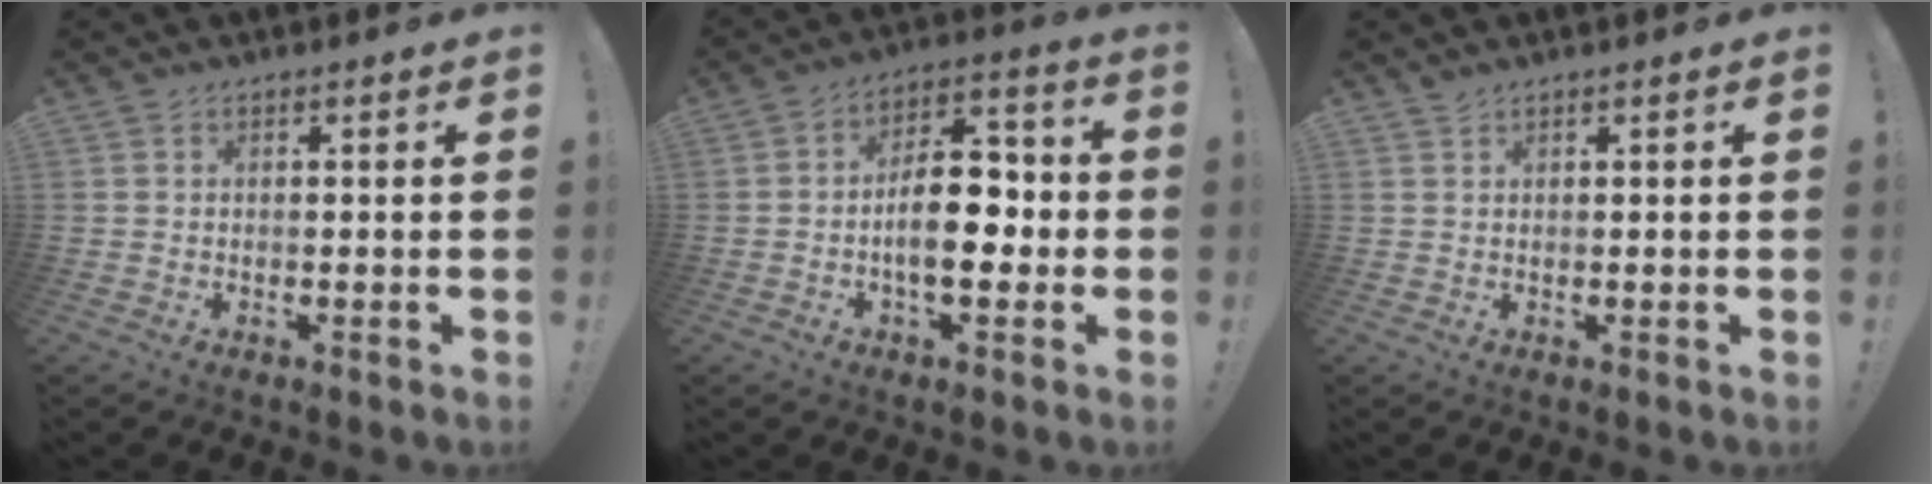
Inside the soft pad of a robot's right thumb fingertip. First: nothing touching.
{"total": 14.6, "force": [-2.6, 7.5, 12.2], "torque": [-0.193, 0.019, -0.048]}
{"total": 1.2, "force": [1.2, 0.3, 0.4], "torque": [-0.003, -0.002, 0.021]}